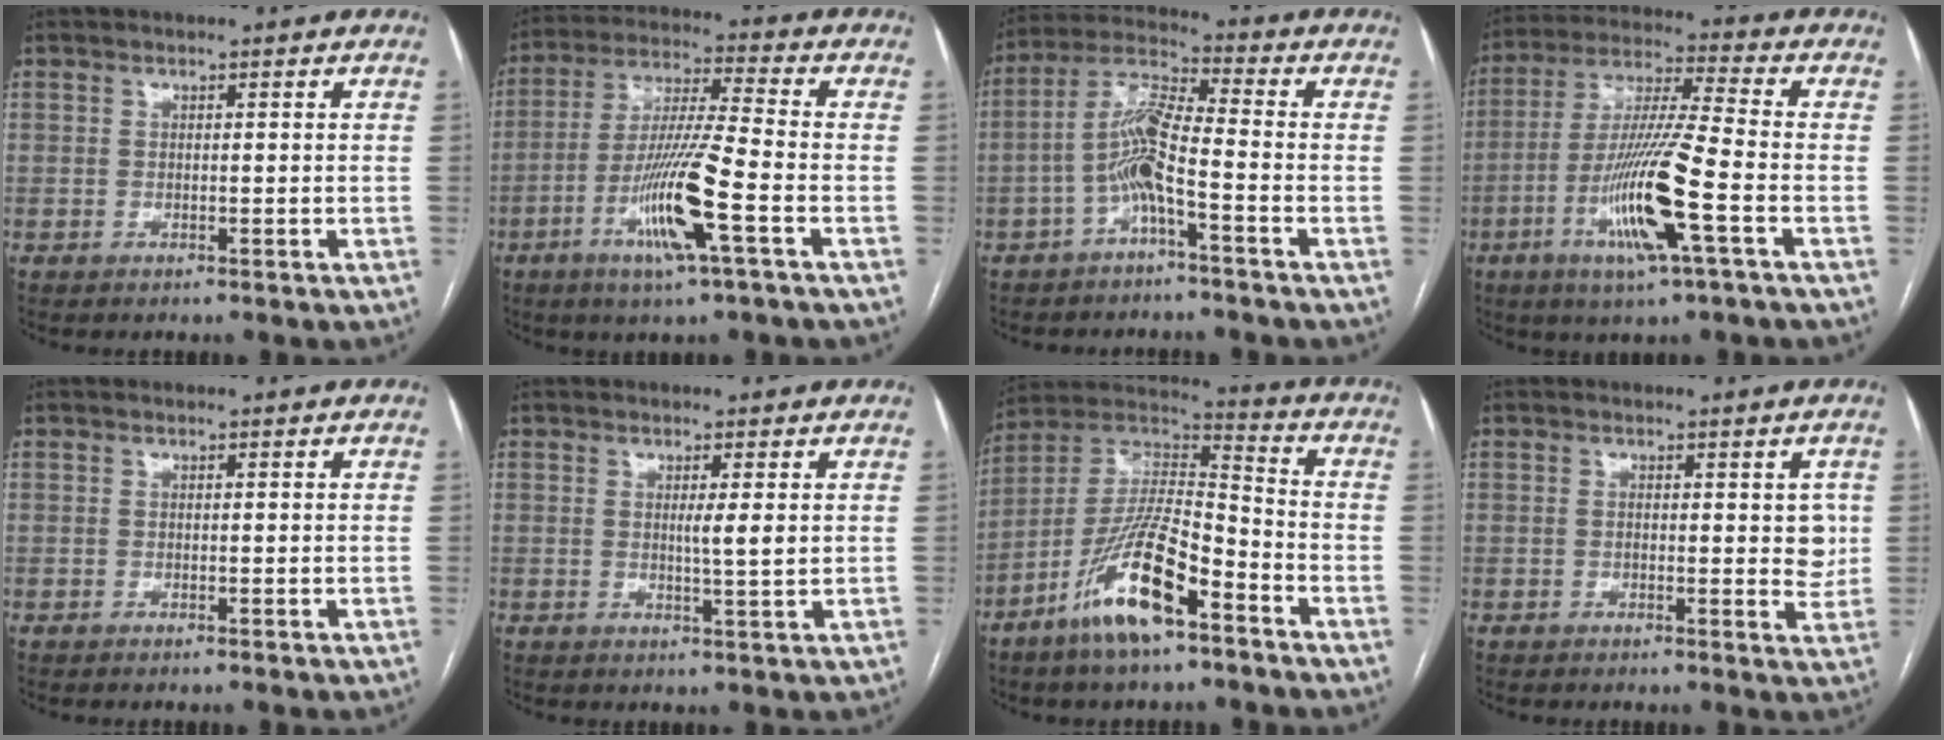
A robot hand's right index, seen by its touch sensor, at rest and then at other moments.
{"total": 12.8, "force": [-4.9, 0.0, 11.8], "torque": [-0.232, -0.010, -0.093]}
{"total": 7.7, "force": [-2.8, 0.8, 7.1], "torque": [-0.148, 0.023, -0.057]}
{"total": 14.5, "force": [-5.1, 0.1, 13.6], "torque": [-0.271, -0.012, -0.096]}
{"total": 0.0}
{"total": 2.7, "force": [0.5, -0.2, 2.7], "torque": [-0.047, -0.005, 0.007]}
{"total": 15.5, "force": [-8.6, 3.1, 12.6], "torque": [-0.249, -0.006, -0.157]}
{"total": 3.8, "force": [0.4, 1.7, 3.4], "torque": [-0.035, 0.000, 0.003]}